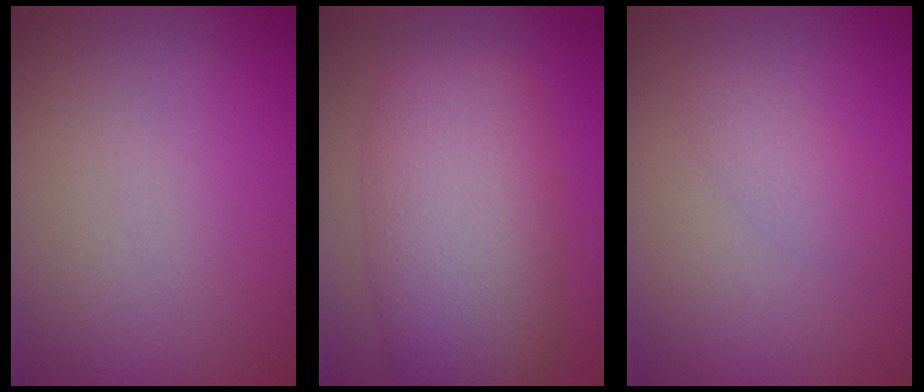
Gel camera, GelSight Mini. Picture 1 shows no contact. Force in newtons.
{"total": 9.3, "press": 9.3, "slide": 0.2}
{"total": 1.6, "press": 1.6, "slide": 0.0}